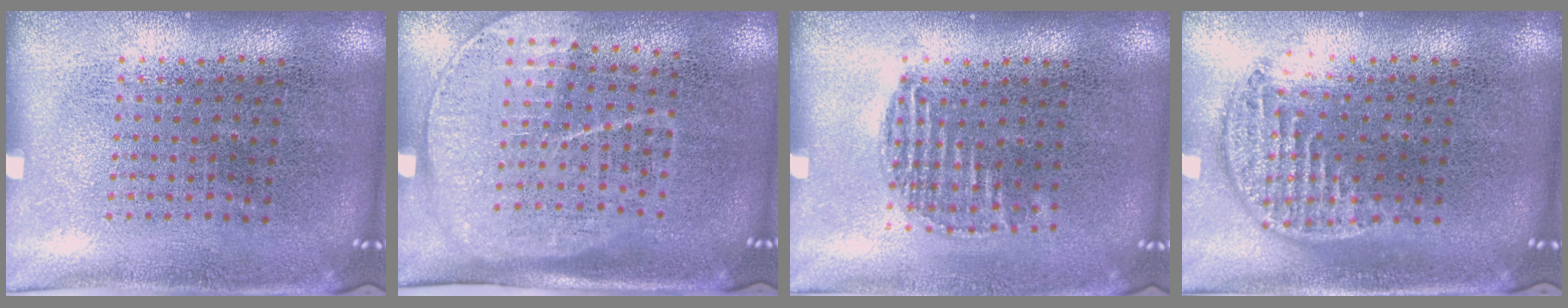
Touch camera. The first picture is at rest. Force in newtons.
{"total": 1.8, "press": 1.4, "slide": 1.0}
{"total": 0.9, "press": 0.7, "slide": 0.5}
{"total": 1.3, "press": 1.1, "slide": 0.7}